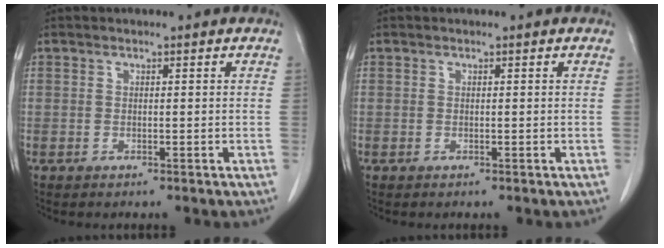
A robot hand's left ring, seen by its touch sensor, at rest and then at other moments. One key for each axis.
{"total": 0.0}